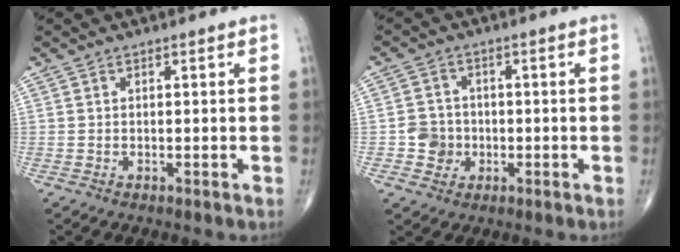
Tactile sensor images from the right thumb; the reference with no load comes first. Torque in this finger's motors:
{"motor_torque": [0.51, 0.35, -0.07, -0.18, 0.02]}